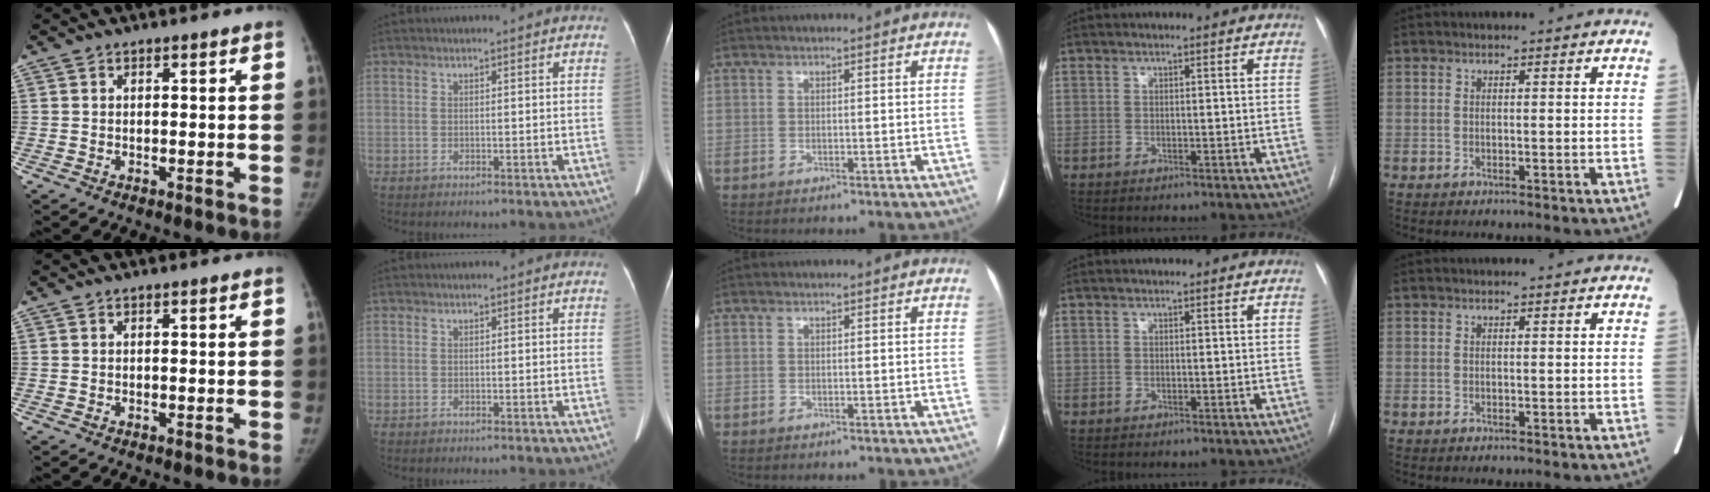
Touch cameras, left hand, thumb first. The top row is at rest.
{}